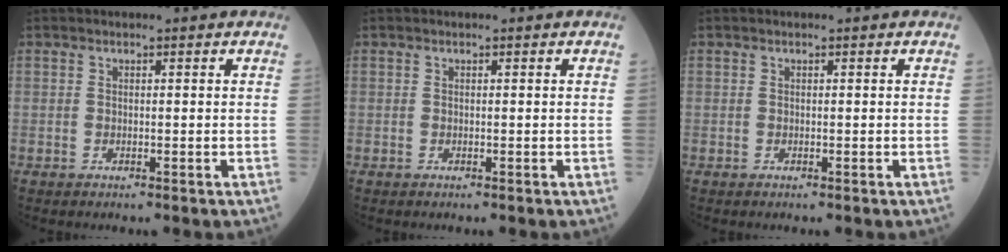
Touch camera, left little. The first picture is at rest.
{"total": 0.0}
{"total": 0.0}